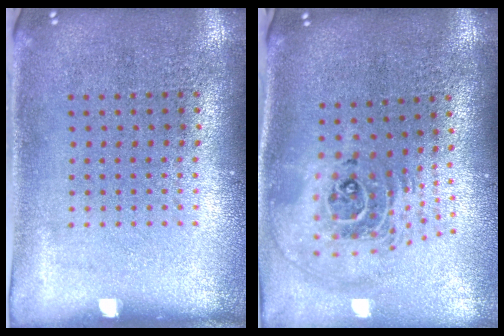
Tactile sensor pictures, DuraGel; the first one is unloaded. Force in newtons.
{"total": 2.4, "press": 1.8, "slide": 1.7}